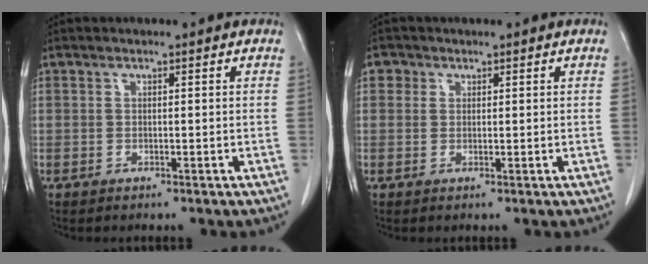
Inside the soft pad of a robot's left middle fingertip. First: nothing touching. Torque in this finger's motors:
{"motor_torque": [0.23, -0.25, 0.00, -0.01]}